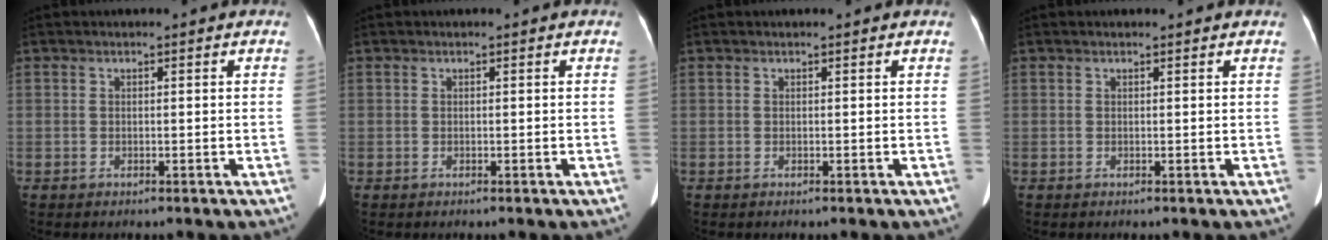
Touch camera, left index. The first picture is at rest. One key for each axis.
{"total": 0.0}
{"total": 0.0}
{"total": 0.7, "fx": 0.7, "fy": 0.0, "fz": 0.1, "tx": -0.011, "ty": 0.005, "tz": 0.007}